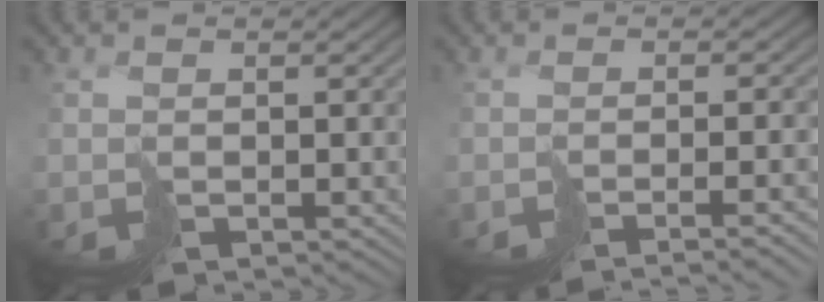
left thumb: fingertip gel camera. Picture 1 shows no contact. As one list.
[{"total": 4.7, "force": [-3.3, -0.1, 3.3], "torque": [-0.026, -0.006, -0.041]}]